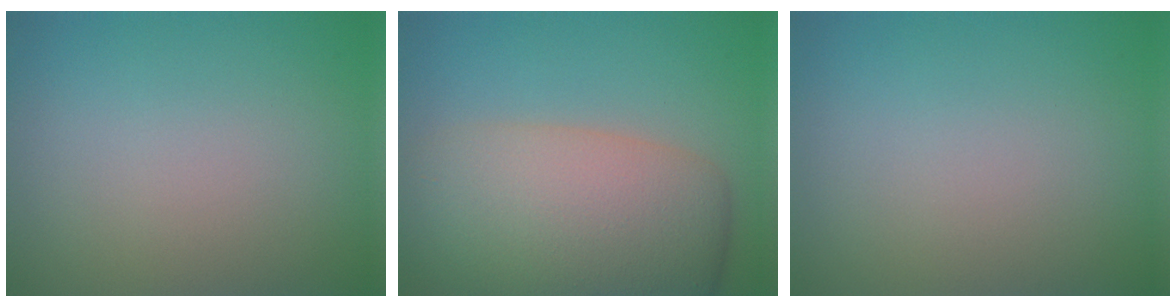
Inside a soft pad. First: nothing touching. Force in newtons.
{"total": 10.6, "press": 10.6, "slide": 0.8}
{"total": 0.0}